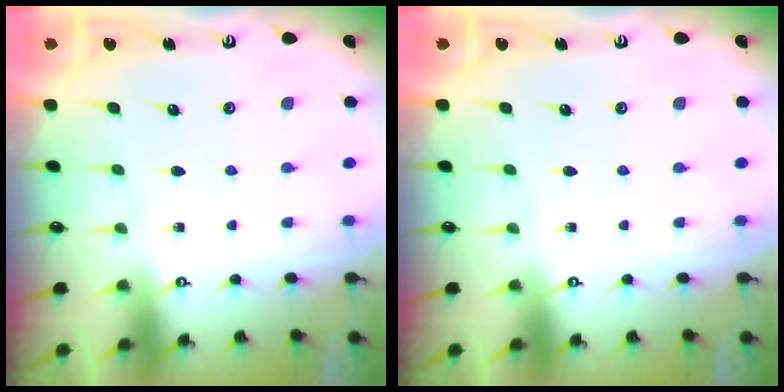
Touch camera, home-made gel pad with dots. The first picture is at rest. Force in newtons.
{"total": 0.0}